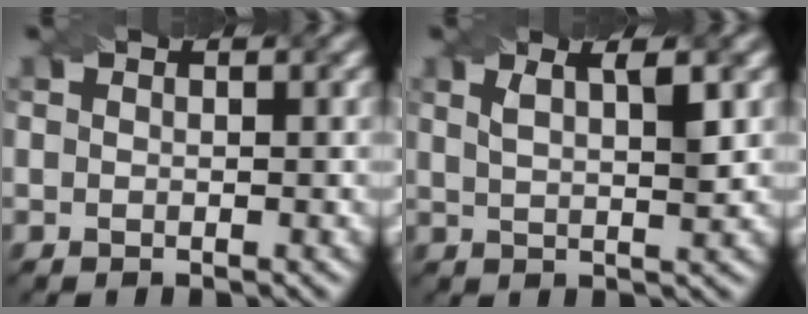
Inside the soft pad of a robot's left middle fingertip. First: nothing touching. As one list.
[{"total": 3.2, "force": [1.5, 0.8, 2.7], "torque": [-0.036, 0.004, 0.022]}]